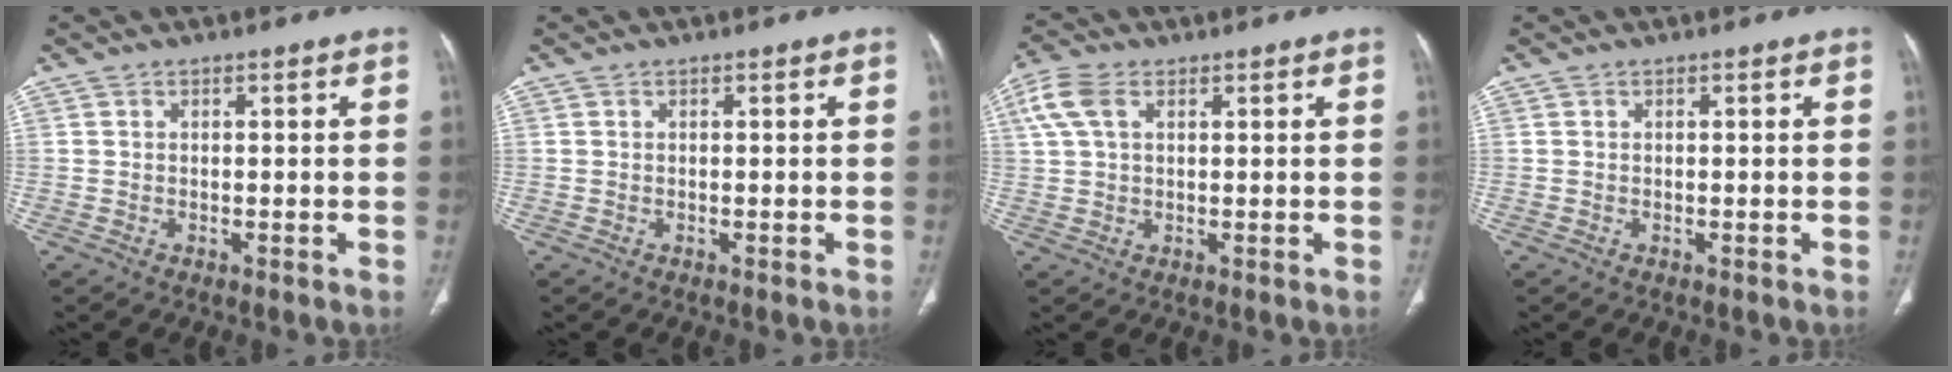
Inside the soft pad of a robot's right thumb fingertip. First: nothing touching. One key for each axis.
{"total": 0.0}
{"total": 5.9, "fx": 2.3, "fy": 3.4, "fz": 4.3, "tx": -0.110, "ty": 0.016, "tz": 0.048}
{"total": 0.0}